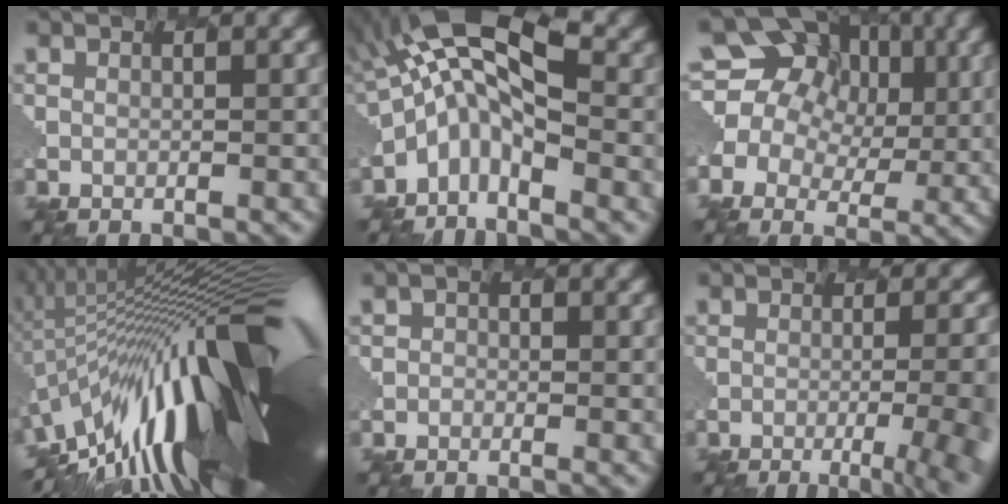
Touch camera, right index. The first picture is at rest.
{"total": 6.9, "force": [-1.0, 2.4, 6.4], "torque": [-0.137, 0.022, -0.046]}
{"total": 11.5, "force": [3.9, 9.9, 4.4], "torque": [-0.122, 0.044, 0.032]}
{"total": 16.7, "force": [-2.8, 6.1, 15.3], "torque": [-0.211, 0.016, -0.075]}
{"total": 0.7, "force": [-0.5, 0.0, -0.5], "torque": [0.002, 0.005, -0.010]}
{"total": 8.7, "force": [-3.8, 2.8, 7.3], "torque": [-0.077, 0.000, -0.049]}